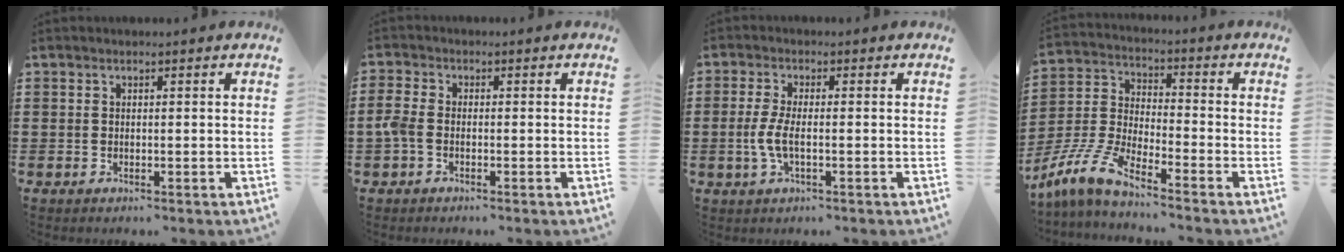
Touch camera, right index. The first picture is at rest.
{"total": 2.6, "force": [-1.1, 1.4, 2.0], "torque": [-0.059, -0.005, -0.027]}
{"total": 4.1, "force": [-0.9, 1.3, 3.8], "torque": [-0.095, -0.008, -0.025]}
{"total": 7.3, "force": [-6.3, 0.5, 3.6], "torque": [-0.109, -0.017, -0.133]}